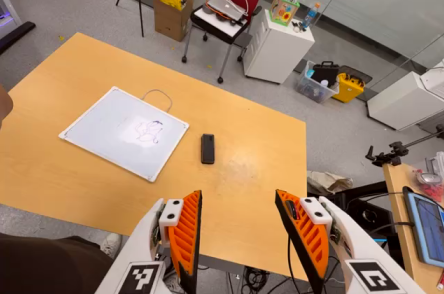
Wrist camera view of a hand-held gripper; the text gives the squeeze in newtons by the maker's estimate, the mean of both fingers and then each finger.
{"total": 0.0}